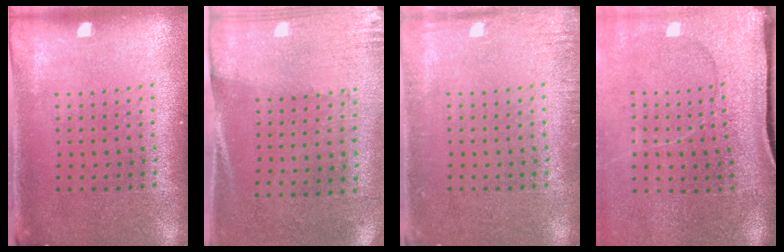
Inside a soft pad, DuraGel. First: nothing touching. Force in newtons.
{"total": 2.7, "press": 2.4, "slide": 1.4}
{"total": 1.7, "press": 1.7, "slide": 0.2}
{"total": 4.1, "press": 3.4, "slide": 2.4}